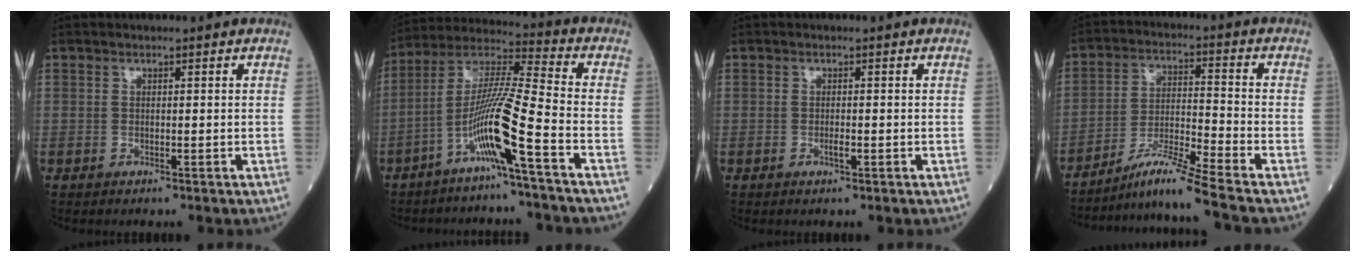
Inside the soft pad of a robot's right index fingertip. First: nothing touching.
{"total": 11.4, "force": [-5.2, -1.2, 10.1], "torque": [-0.201, 0.003, -0.107]}
{"total": 1.0, "force": [-0.4, 0.2, 0.8], "torque": [-0.017, 0.000, -0.008]}
{"total": 9.3, "force": [-7.8, -2.5, 4.2], "torque": [-0.085, -0.017, -0.143]}